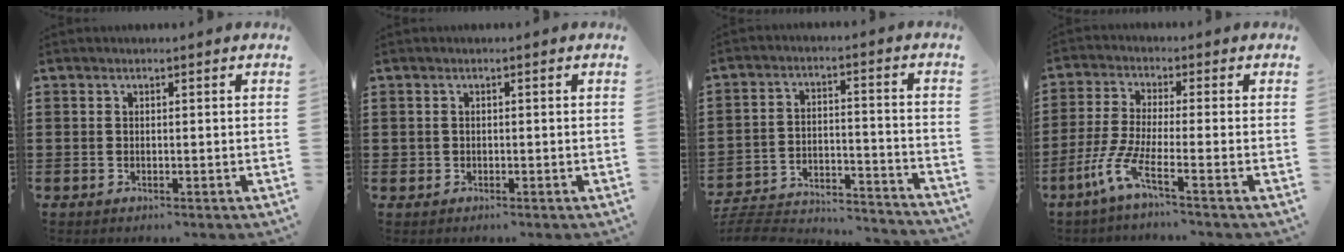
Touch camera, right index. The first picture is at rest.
{"total": 0.6, "force": [-0.3, 0.6, 0.1], "torque": [-0.003, 0.003, -0.007]}
{"total": 5.0, "force": [-4.7, 1.0, 1.4], "torque": [-0.037, -0.006, -0.099]}
{"total": 6.0, "force": [-3.7, 0.3, 4.7], "torque": [-0.126, -0.018, -0.079]}